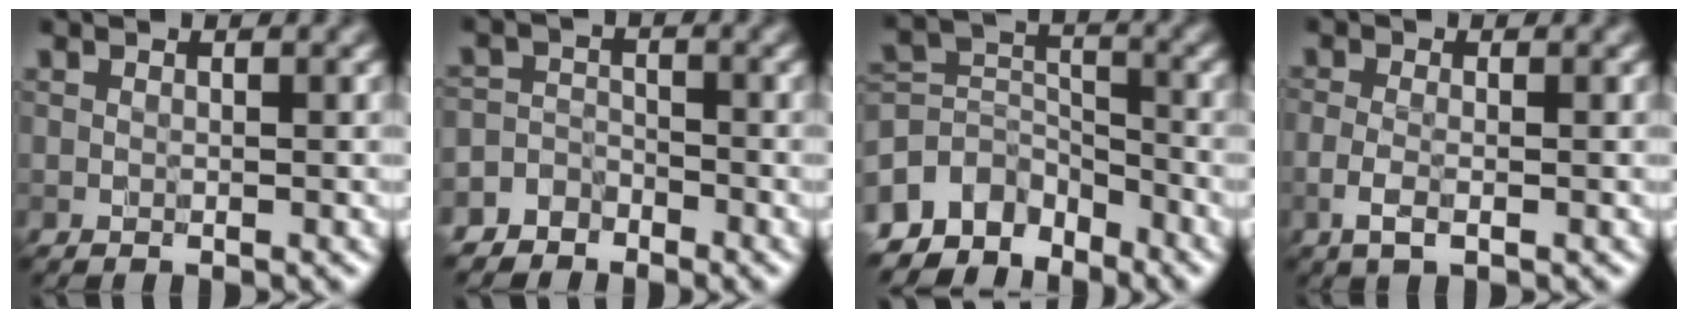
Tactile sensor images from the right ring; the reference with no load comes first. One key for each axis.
{"total": 2.6, "fx": -2.1, "fy": 1.5, "fz": -0.4, "tx": 0.030, "ty": 0.008, "tz": -0.046}
{"total": 5.9, "fx": -4.1, "fy": 3.6, "fz": 2.1, "tx": -0.026, "ty": -0.001, "tz": -0.090}
{"total": 1.6, "fx": -0.5, "fy": 0.5, "fz": 1.4, "tx": -0.032, "ty": -0.004, "tz": -0.014}